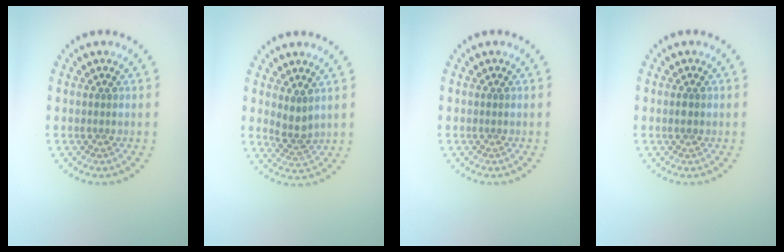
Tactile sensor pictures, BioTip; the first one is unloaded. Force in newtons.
{"total": 1.9, "press": 1.6, "slide": 1.1}
{"total": 0.0}
{"total": 1.1, "press": 1.1, "slide": 0.1}